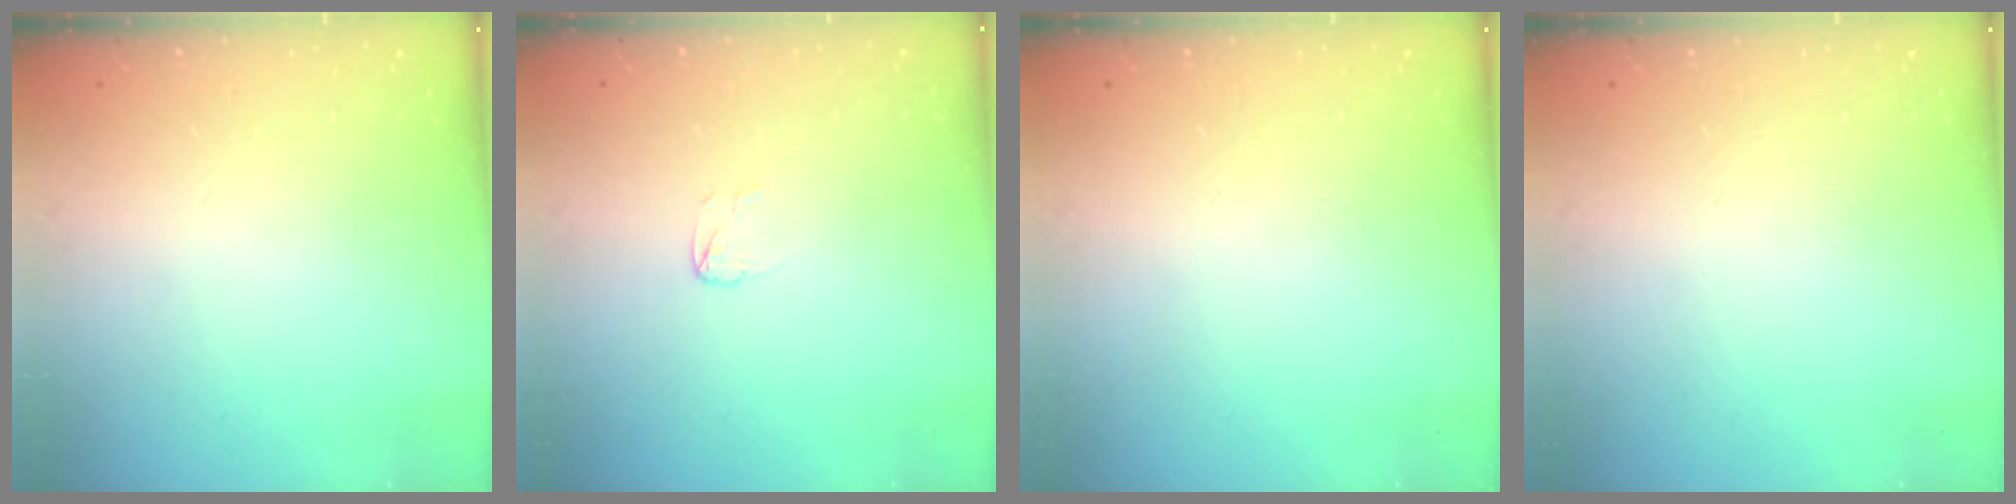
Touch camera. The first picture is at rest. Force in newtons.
{"total": 2.6, "press": 2.6, "slide": 0.2}
{"total": 0.0}
{"total": 0.0}